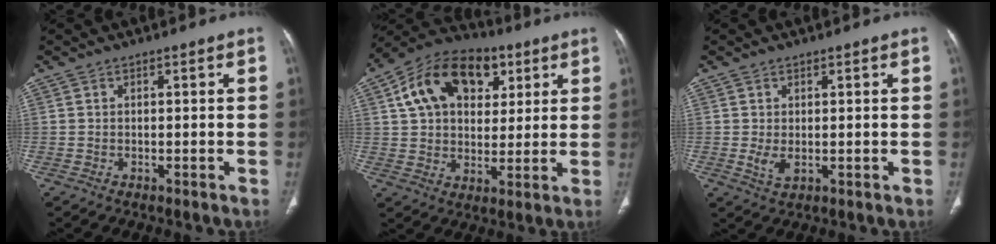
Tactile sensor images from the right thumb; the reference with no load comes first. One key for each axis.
{"total": 18.9, "fx": 7.1, "fy": 12.6, "fz": 12.1, "tx": -0.174, "ty": 0.005, "tz": 0.112}
{"total": 2.6, "fx": 0.0, "fy": 1.4, "fz": 2.3, "tx": -0.043, "ty": -0.008, "tz": 0.007}